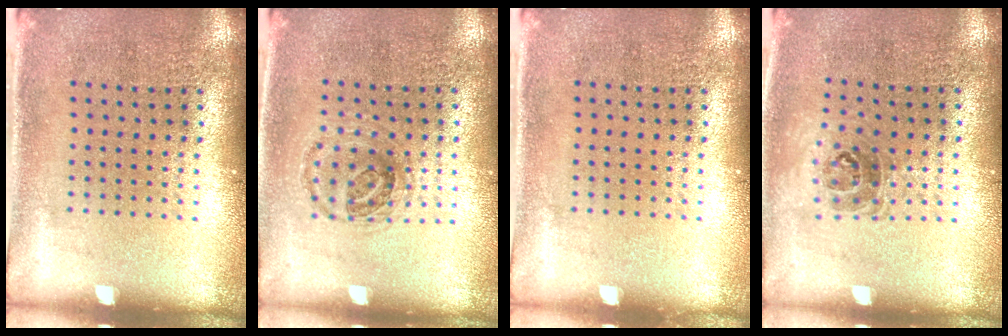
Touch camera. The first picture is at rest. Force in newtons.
{"total": 0.9, "press": 0.9, "slide": 0.2}
{"total": 0.0}
{"total": 1.0, "press": 0.9, "slide": 0.5}